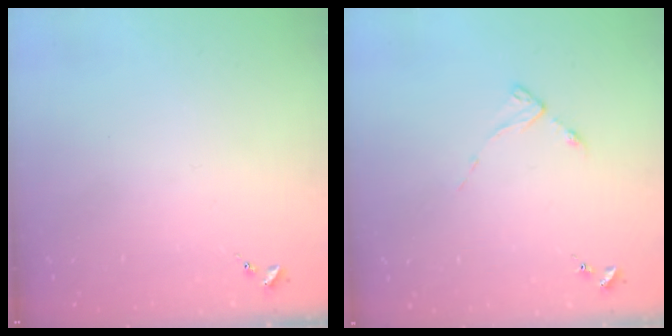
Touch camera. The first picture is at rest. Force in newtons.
{"total": 2.7, "press": 2.7, "slide": 0.4}